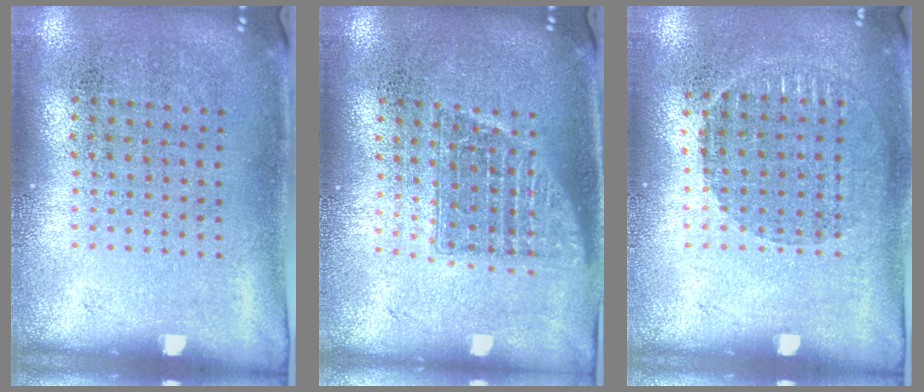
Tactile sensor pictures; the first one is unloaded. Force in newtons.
{"total": 1.4, "press": 1.1, "slide": 0.8}
{"total": 0.9, "press": 0.9, "slide": 0.2}